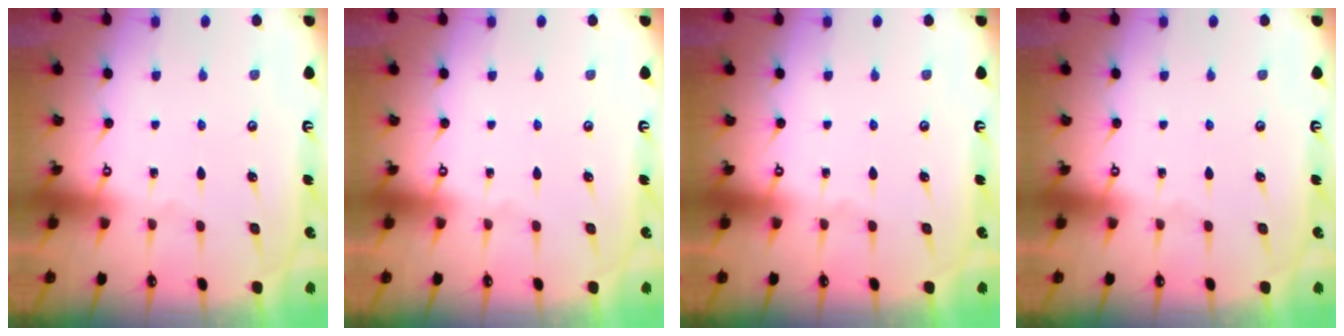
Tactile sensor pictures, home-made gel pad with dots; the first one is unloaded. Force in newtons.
{"total": 0.0}
{"total": 0.0}
{"total": 0.0}